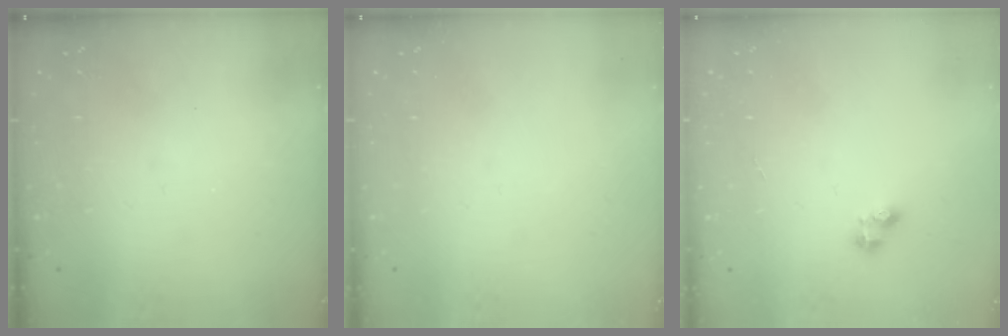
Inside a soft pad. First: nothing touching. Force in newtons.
{"total": 0.0}
{"total": 2.6, "press": 2.6, "slide": 0.4}